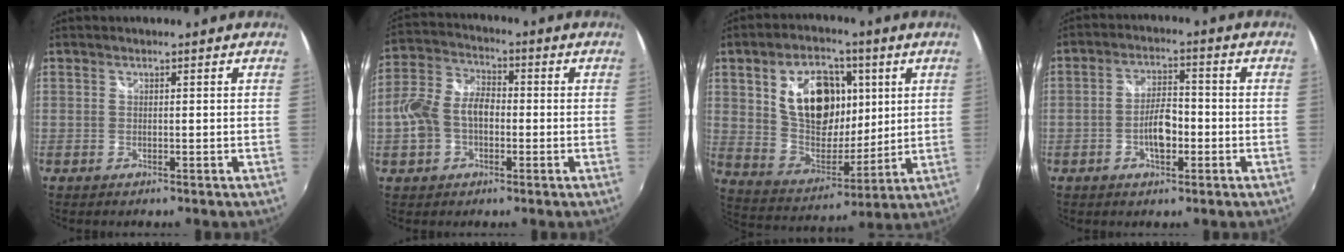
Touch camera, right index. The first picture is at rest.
{"total": 9.5, "force": [-1.9, 6.7, 6.5], "torque": [-0.146, 0.021, -0.035]}
{"total": 17.4, "force": [5.6, 10.8, 12.4], "torque": [-0.224, 0.011, 0.113]}
{"total": 6.2, "force": [-2.1, 2.9, 5.1], "torque": [-0.096, 0.009, -0.033]}